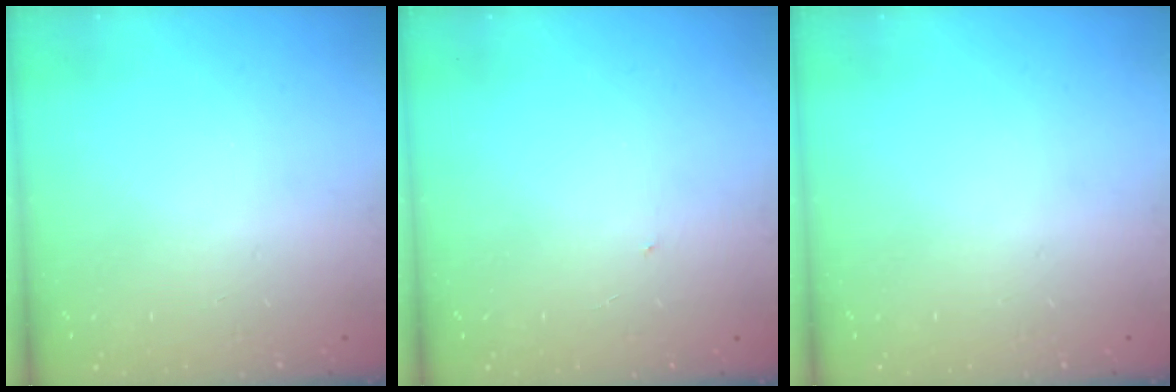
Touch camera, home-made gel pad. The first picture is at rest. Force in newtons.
{"total": 0.6, "press": 0.6, "slide": 0.1}
{"total": 0.0}